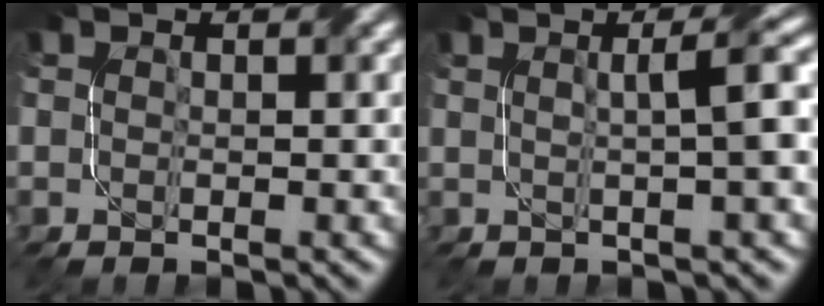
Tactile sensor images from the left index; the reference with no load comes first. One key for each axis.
{"total": 4.5, "fx": 0.6, "fy": 0.9, "fz": 4.4, "tx": -0.054, "ty": 0.018, "tz": 0.006}